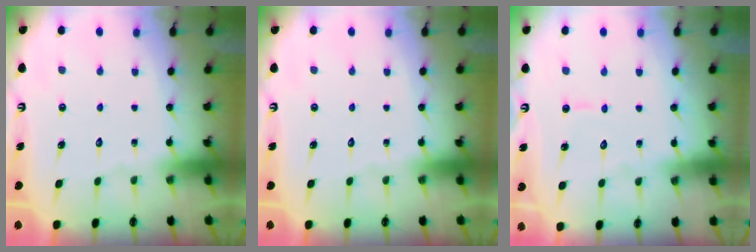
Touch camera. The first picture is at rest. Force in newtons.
{"total": 0.0}
{"total": 4.3, "press": 4.3, "slide": 0.4}